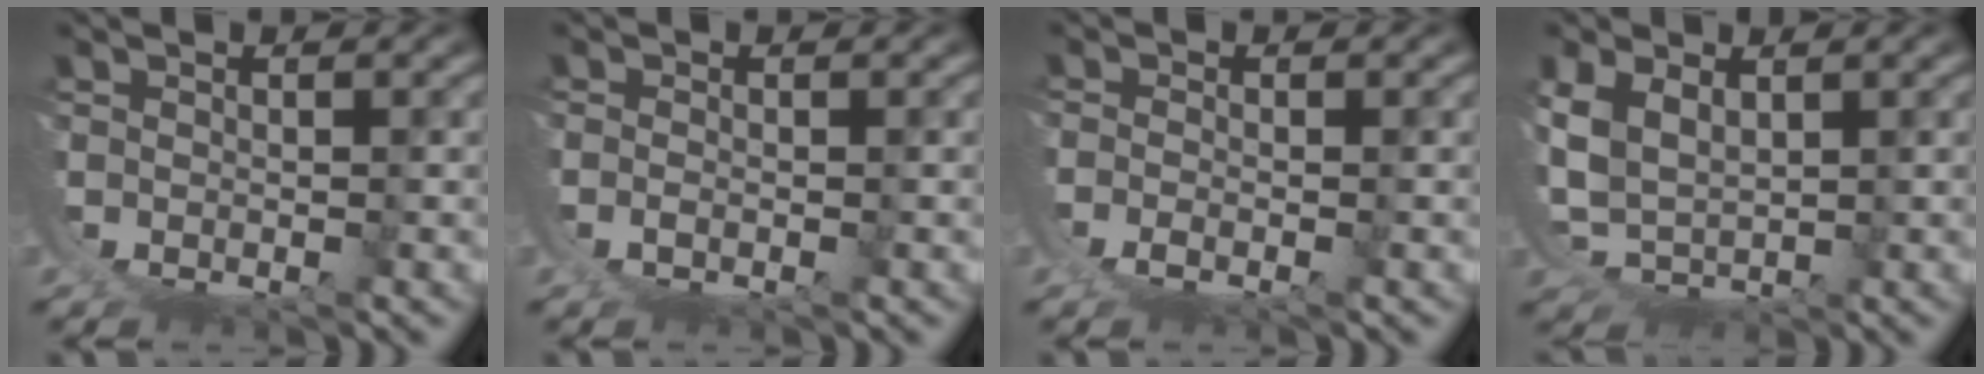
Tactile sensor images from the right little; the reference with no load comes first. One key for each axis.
{"total": 1.1, "fx": 0.4, "fy": 0.4, "fz": 1.0, "tx": -0.024, "ty": -0.003, "tz": 0.009}
{"total": 1.9, "fx": 0.3, "fy": 0.8, "fz": 1.7, "tx": -0.043, "ty": -0.011, "tz": 0.012}
{"total": 4.3, "fx": 3.2, "fy": 2.1, "fz": 2.0, "tx": -0.069, "ty": -0.014, "tz": 0.069}